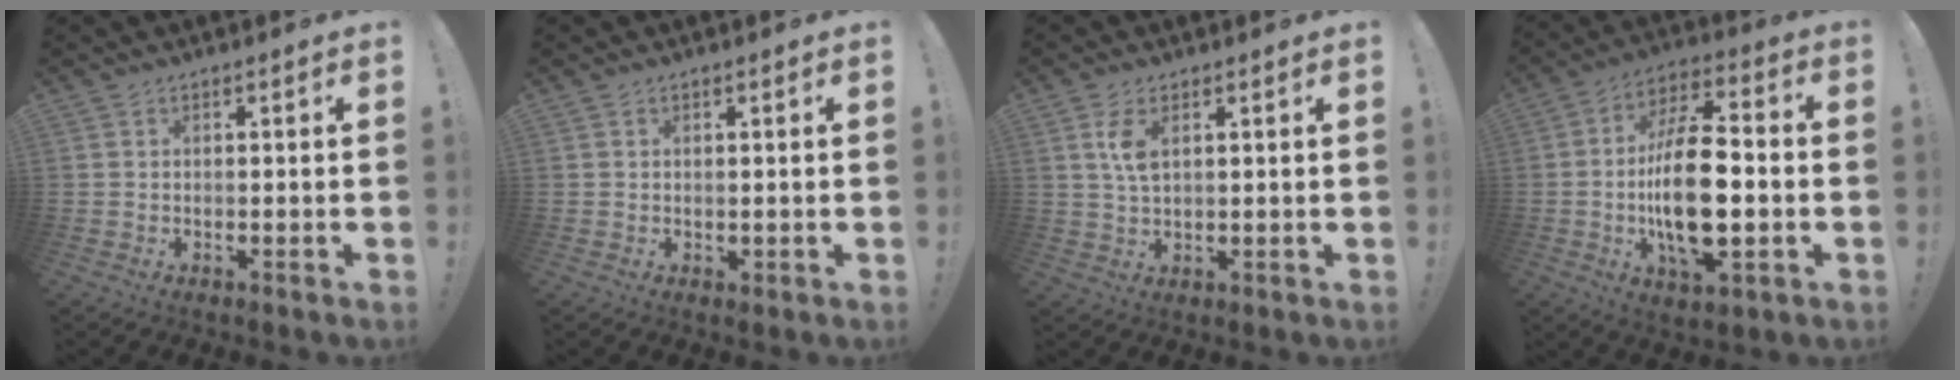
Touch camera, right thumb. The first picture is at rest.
{"total": 0.9, "force": [0.6, 0.7, 0.2], "torque": [0.005, -0.003, 0.010]}
{"total": 5.2, "force": [2.0, 2.3, 4.3], "torque": [-0.078, -0.009, 0.030]}
{"total": 20.0, "force": [-2.7, 8.9, 17.7], "torque": [-0.336, -0.001, -0.047]}